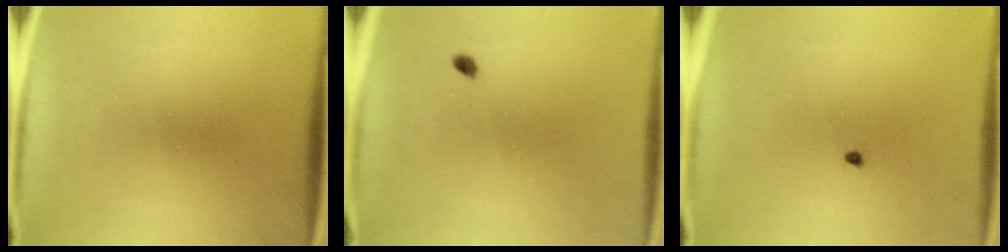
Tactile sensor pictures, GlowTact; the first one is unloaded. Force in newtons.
{"total": 1.6}
{"total": 0.6}